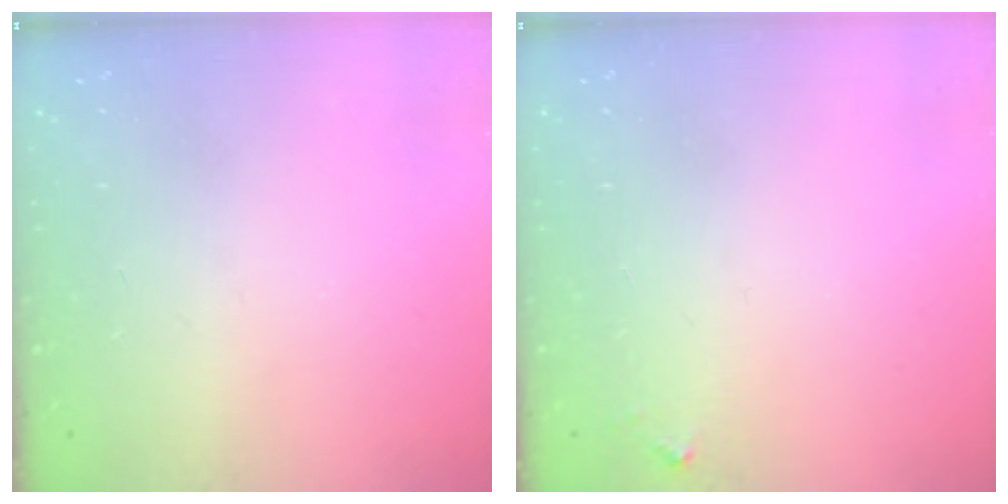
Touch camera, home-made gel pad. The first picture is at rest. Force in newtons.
{"total": 2.8, "press": 2.8, "slide": 0.2}